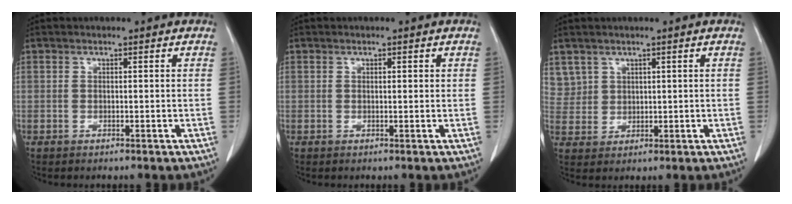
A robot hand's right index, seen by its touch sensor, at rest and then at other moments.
{"total": 0.8, "force": [0.3, 0.3, 0.7], "torque": [-0.013, 0.001, 0.004]}
{"total": 4.7, "force": [2.9, 3.7, -0.1], "torque": [0.012, 0.008, 0.063]}